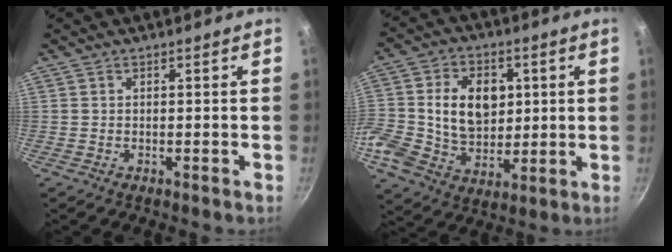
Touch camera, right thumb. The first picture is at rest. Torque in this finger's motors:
{"motor_torque": [1.92, 2.86, 1.80, -0.41, 0.41]}